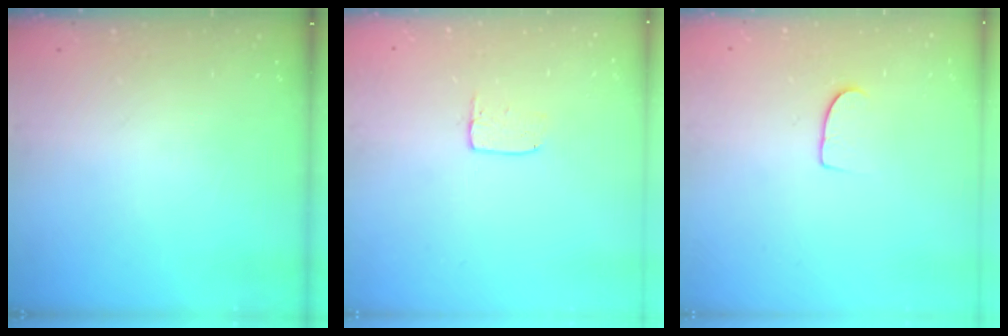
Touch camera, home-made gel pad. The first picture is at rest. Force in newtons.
{"total": 3.4, "press": 3.4, "slide": 0.3}
{"total": 6.5, "press": 6.5, "slide": 0.5}